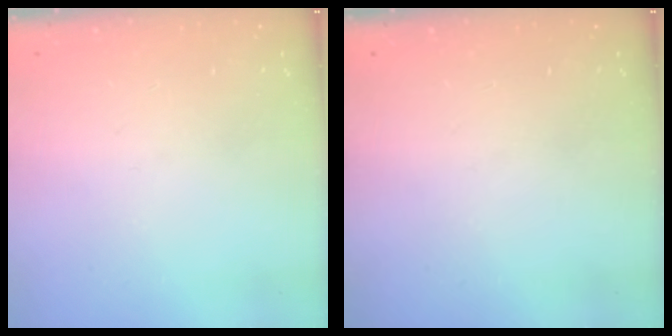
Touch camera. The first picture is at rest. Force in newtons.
{"total": 0.0}